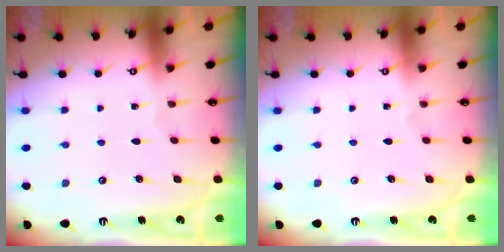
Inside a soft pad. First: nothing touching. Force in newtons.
{"total": 0.0}